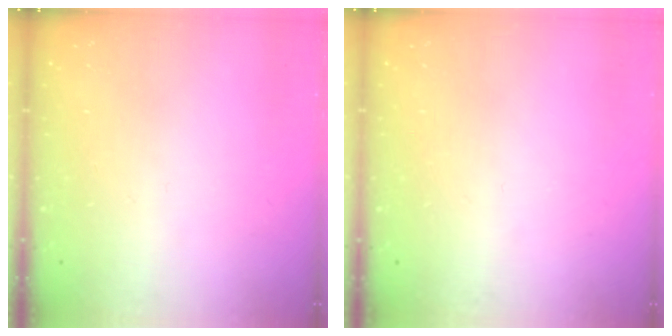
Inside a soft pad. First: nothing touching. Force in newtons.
{"total": 0.0}